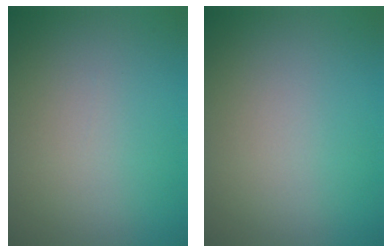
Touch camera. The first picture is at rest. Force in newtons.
{"total": 0.0}